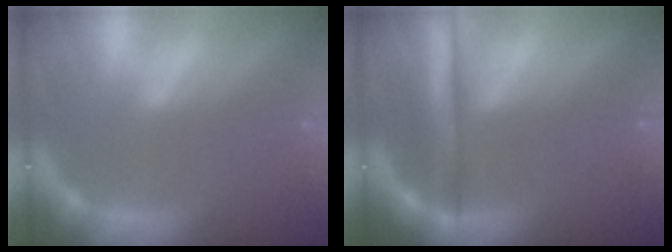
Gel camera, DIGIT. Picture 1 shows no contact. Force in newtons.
{"total": 4.0}